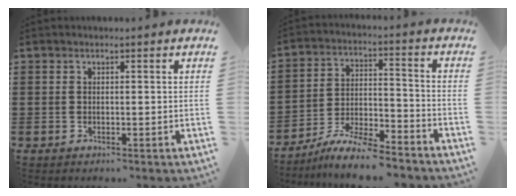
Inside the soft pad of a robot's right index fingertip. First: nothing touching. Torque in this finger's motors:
{"motor_torque": [1.11, 1.03, 0.50, 0.15]}